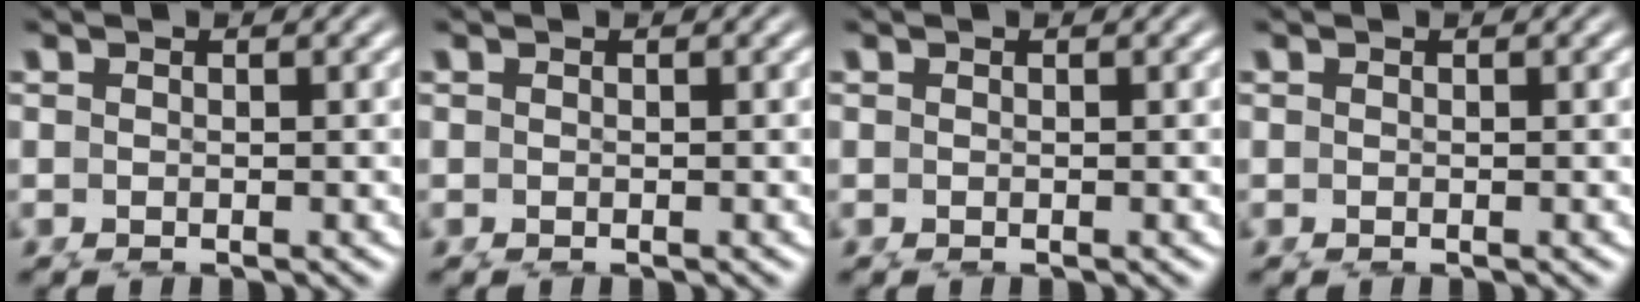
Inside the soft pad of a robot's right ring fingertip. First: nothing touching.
{"total": 0.0}
{"total": 0.0}
{"total": 0.0}